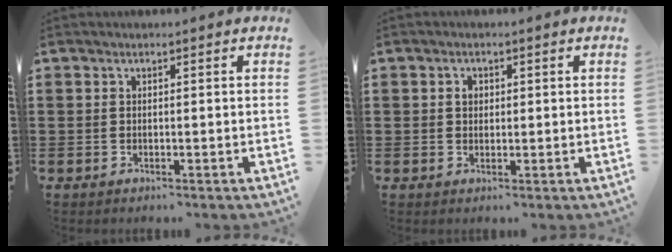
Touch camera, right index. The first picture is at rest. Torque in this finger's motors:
{"motor_torque": [1.01, 0.73, 0.04, 0.02]}